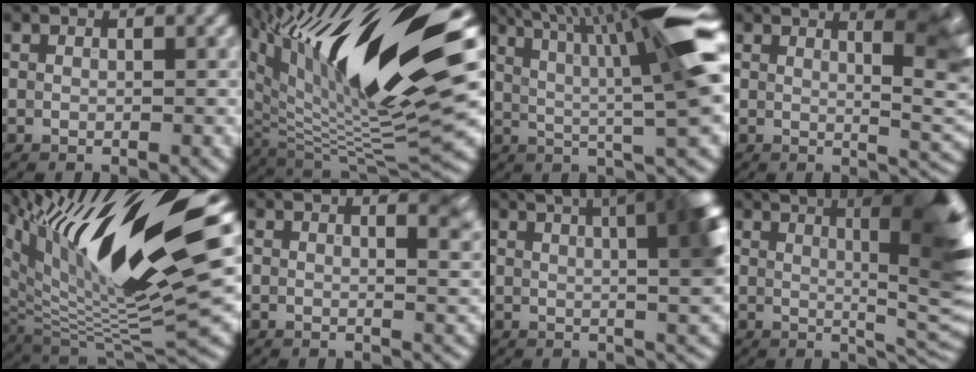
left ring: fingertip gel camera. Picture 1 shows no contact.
{"total": 17.4, "force": [7.5, 5.5, 14.7], "torque": [-0.260, 0.001, 0.131]}
{"total": 11.9, "force": [4.1, 2.1, 11.0], "torque": [-0.167, 0.018, 0.066]}
{"total": 9.4, "force": [3.8, 3.2, 7.9], "torque": [-0.045, 0.028, 0.035]}
{"total": 15.6, "force": [6.6, 4.8, 13.3], "torque": [-0.250, 0.002, 0.121]}
{"total": 4.1, "force": [2.3, 1.5, 3.0], "torque": [-0.014, 0.011, 0.021]}
{"total": 13.3, "force": [5.3, 5.6, 10.9], "torque": [-0.095, 0.074, 0.042]}
{"total": 14.1, "force": [5.1, 4.0, 12.6], "torque": [-0.130, 0.034, 0.058]}